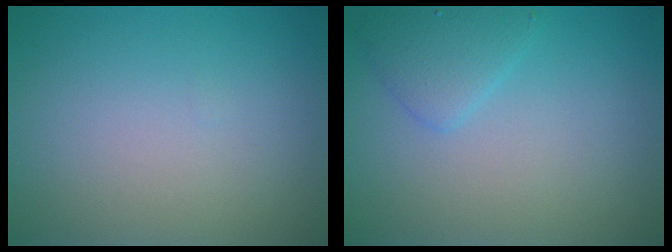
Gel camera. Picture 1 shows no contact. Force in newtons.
{"total": 2.1, "press": 2.1, "slide": 0.0}